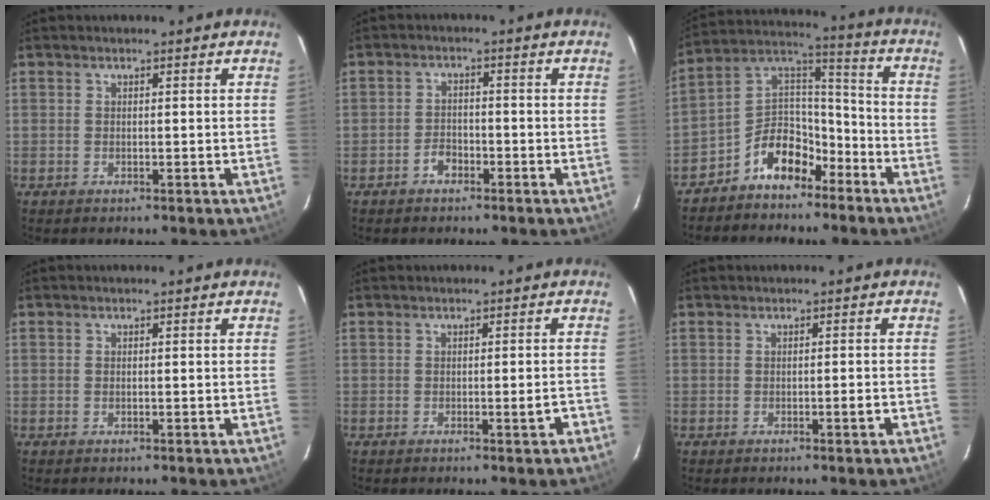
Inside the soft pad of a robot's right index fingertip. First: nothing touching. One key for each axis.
{"total": 2.7, "fx": -1.8, "fy": 1.8, "fz": 0.7, "tx": -0.017, "ty": 0.007, "tz": -0.028}
{"total": 10.8, "fx": -7.5, "fy": 6.4, "fz": 4.5, "tx": -0.094, "ty": 0.055, "tz": -0.131}
{"total": 0.0}
{"total": 1.8, "fx": -1.1, "fy": 0.1, "fz": 1.4, "tx": -0.021, "ty": 0.002, "tz": -0.014}
{"total": 1.0, "fx": -0.6, "fy": 0.0, "fz": 0.8, "tx": -0.011, "ty": 0.001, "tz": -0.010}